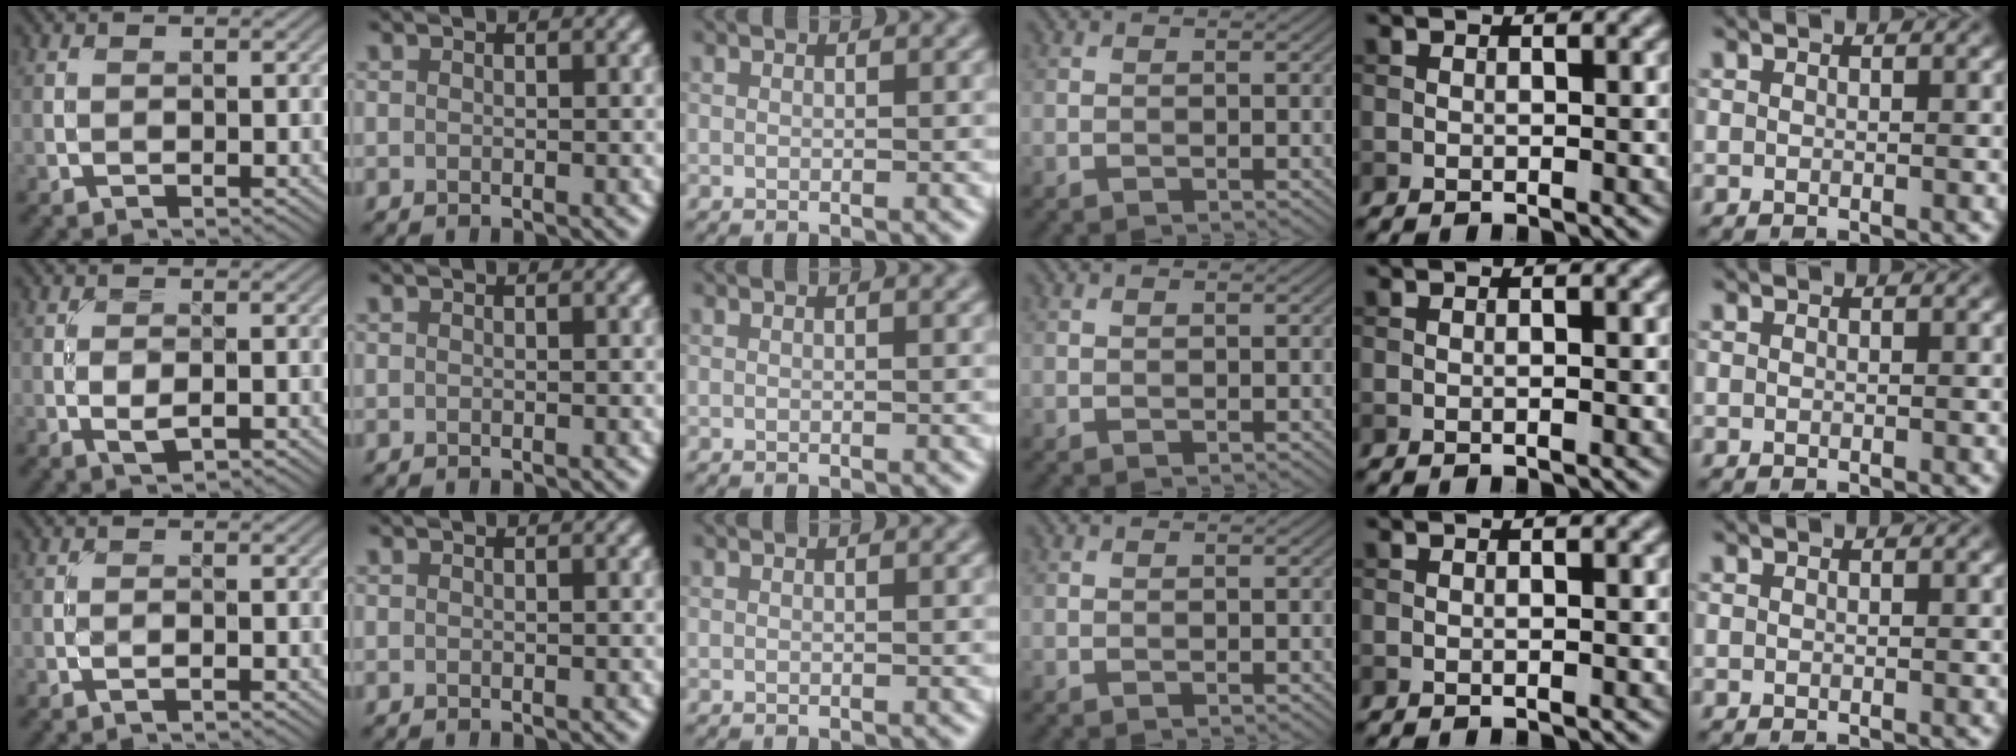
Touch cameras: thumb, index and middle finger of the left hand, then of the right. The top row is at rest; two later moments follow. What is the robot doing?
{"motion": "unscrew", "object": "medicine bottle"}